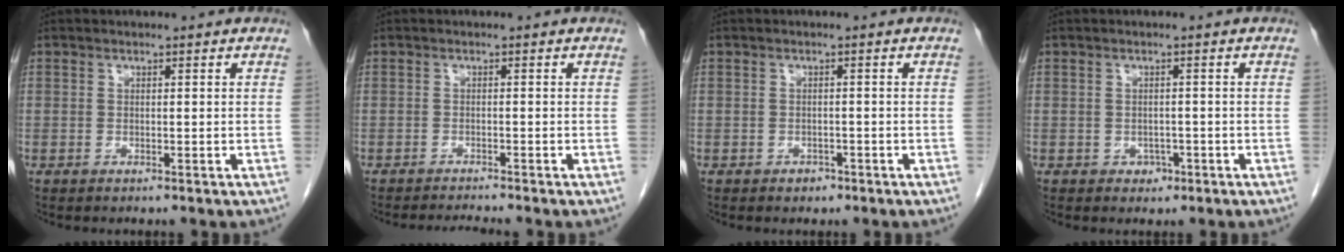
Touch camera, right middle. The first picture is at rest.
{"total": 2.2, "force": [-2.0, -0.9, 0.1], "torque": [-0.006, -0.013, -0.035]}
{"total": 1.3, "force": [-0.8, 0.9, 0.4], "torque": [-0.007, 0.002, -0.011]}
{"total": 1.6, "force": [-0.8, 1.3, 0.6], "torque": [-0.007, 0.005, -0.007]}